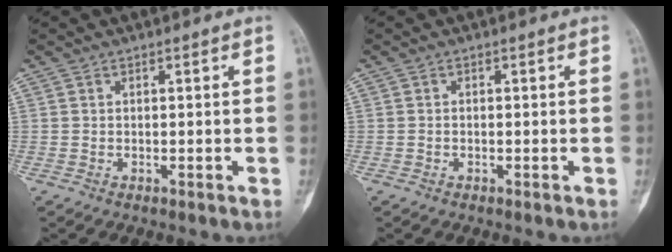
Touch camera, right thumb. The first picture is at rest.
{"total": 0.0}